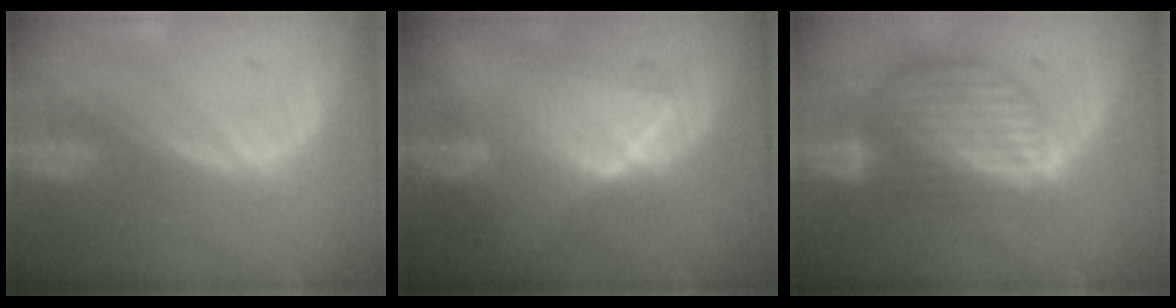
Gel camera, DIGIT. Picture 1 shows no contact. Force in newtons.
{"total": 6.5, "press": 6.4, "slide": 0.9}
{"total": 9.0, "press": 7.8, "slide": 4.5}